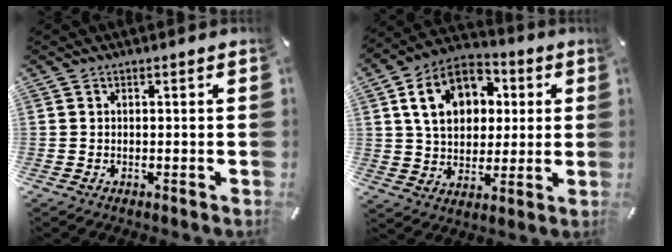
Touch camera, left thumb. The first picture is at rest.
{"total": 14.5, "force": [4.2, 11.4, 8.0], "torque": [-0.144, 0.007, 0.081]}